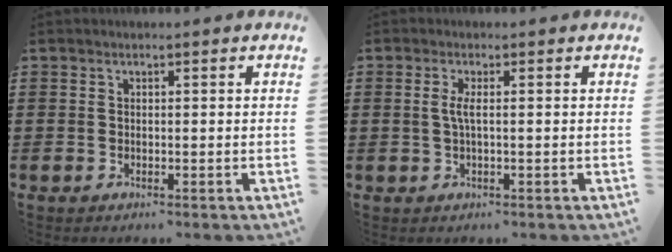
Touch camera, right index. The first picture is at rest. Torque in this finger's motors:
{"motor_torque": [0.52, 0.15, 0.24, 0.07]}